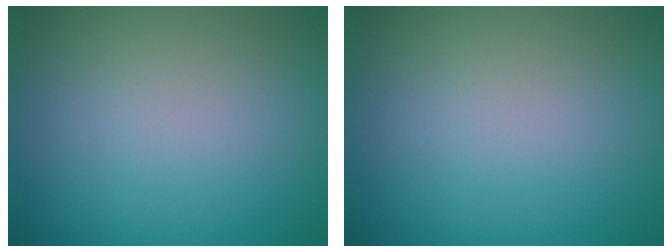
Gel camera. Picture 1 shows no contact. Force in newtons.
{"total": 0.0}